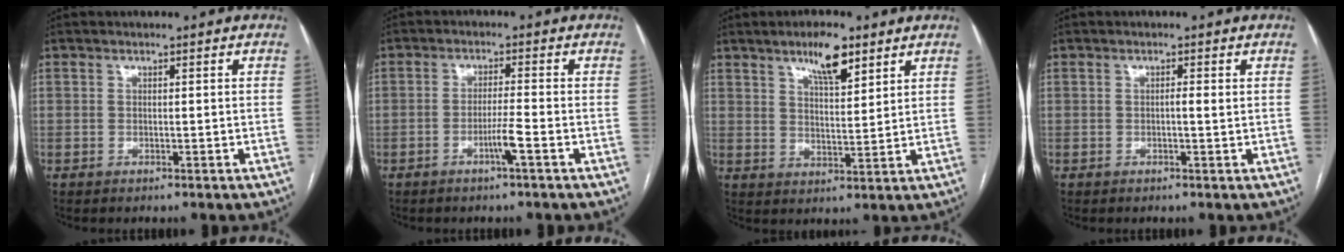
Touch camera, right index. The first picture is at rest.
{"total": 3.4, "force": [-1.6, -0.5, 3.0], "torque": [-0.055, -0.005, -0.033]}
{"total": 7.3, "force": [4.9, 1.9, 5.0], "torque": [-0.086, 0.000, 0.085]}
{"total": 1.0, "force": [0.3, 0.0, 1.0], "torque": [-0.015, 0.001, 0.003]}